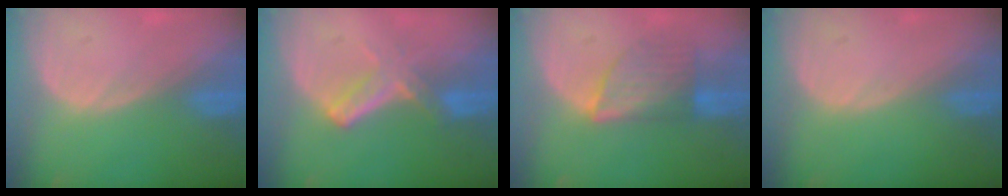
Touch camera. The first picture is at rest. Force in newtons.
{"total": 5.8, "press": 5.2, "slide": 2.5}
{"total": 6.3, "press": 6.2, "slide": 0.6}
{"total": 0.0}